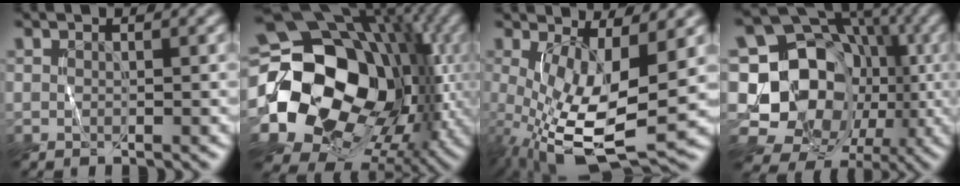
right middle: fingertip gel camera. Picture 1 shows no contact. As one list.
[{"total": 21.1, "force": [-1.4, 16.5, 13.2], "torque": [-0.246, -0.036, -0.016]}, {"total": 10.3, "force": [-1.4, 3.5, 9.6], "torque": [-0.194, -0.025, -0.017]}, {"total": 17.2, "force": [-2.4, 14.9, 8.4], "torque": [-0.121, 0.012, -0.063]}]